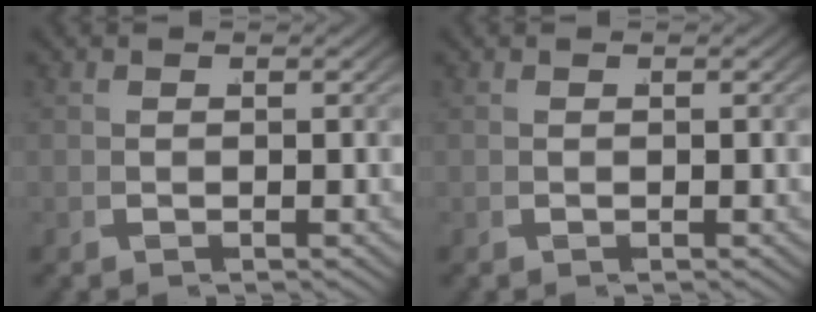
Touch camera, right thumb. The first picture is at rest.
{"total": 0.0}